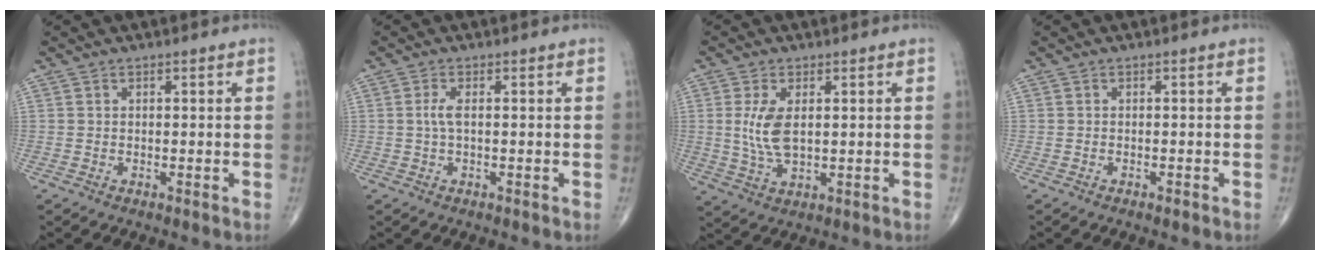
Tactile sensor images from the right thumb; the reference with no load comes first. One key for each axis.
{"total": 1.9, "fx": 0.0, "fy": 0.4, "fz": 1.8, "tx": -0.050, "ty": 0.001, "tz": 0.000}
{"total": 6.8, "fx": 0.9, "fy": 3.3, "fz": 5.8, "tx": -0.123, "ty": -0.008, "tz": 0.023}
{"total": 0.7, "fx": -0.5, "fy": 0.2, "fz": 0.4, "tx": -0.009, "ty": 0.001, "tz": -0.008}